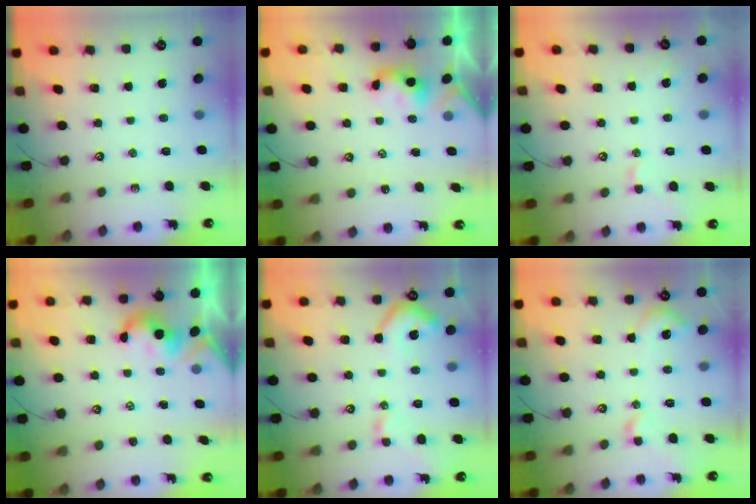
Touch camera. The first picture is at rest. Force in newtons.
{"total": 2.2, "press": 2.2, "slide": 0.2}
{"total": 1.7, "press": 1.6, "slide": 0.6}
{"total": 1.9, "press": 1.8, "slide": 0.6}
{"total": 7.5, "press": 7.4, "slide": 1.2}
{"total": 4.9, "press": 4.9, "slide": 0.8}